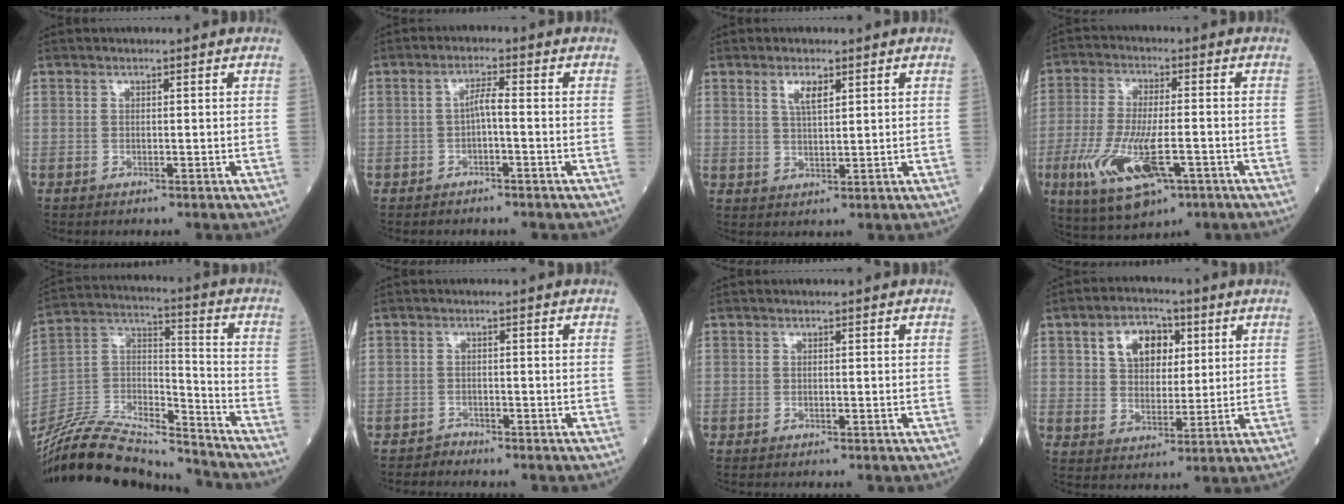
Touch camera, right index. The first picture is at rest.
{"total": 2.3, "force": [-0.6, 0.2, 2.2], "torque": [-0.039, 0.006, -0.012]}
{"total": 3.2, "force": [1.7, 0.8, 2.6], "torque": [-0.053, 0.002, 0.035]}
{"total": 13.1, "force": [-4.8, 4.0, 11.6], "torque": [-0.234, -0.019, -0.074]}
{"total": 21.6, "force": [-20.2, 2.7, 7.0], "torque": [-0.152, 0.014, -0.357]}
{"total": 1.1, "force": [-1.0, 0.1, -0.5], "torque": [0.012, -0.003, -0.020]}
{"total": 0.0}
{"total": 8.2, "force": [3.2, 5.3, 5.4], "torque": [-0.093, 0.019, 0.057]}